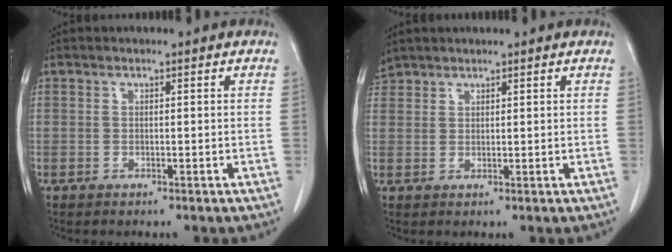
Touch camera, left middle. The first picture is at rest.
{"total": 2.3, "force": [2.2, 0.7, -0.1], "torque": [-0.003, 0.014, 0.045]}